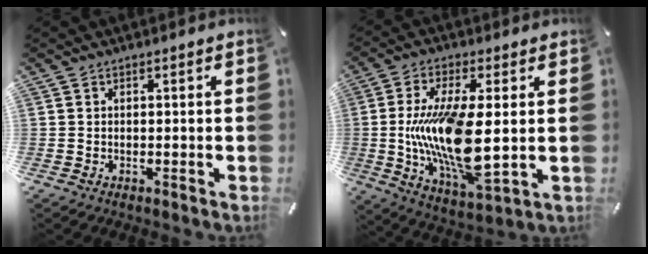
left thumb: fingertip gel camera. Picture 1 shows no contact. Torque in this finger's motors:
{"motor_torque": [1.21, 3.35, 1.66, -1.11, 0.34]}